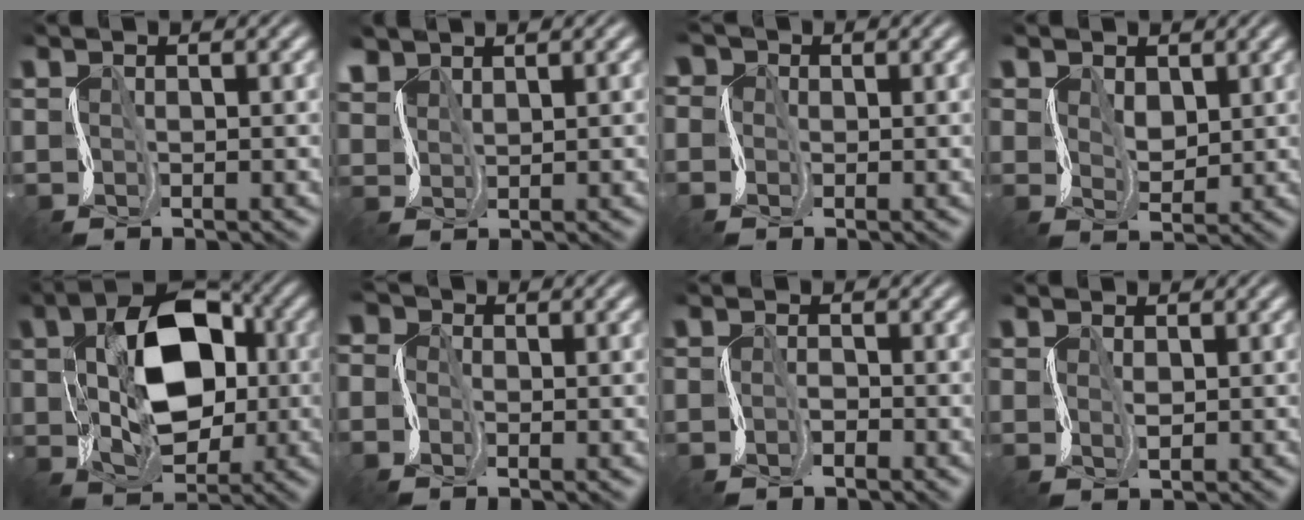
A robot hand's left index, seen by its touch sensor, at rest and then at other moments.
{"total": 2.0, "force": [1.8, 0.3, -0.8], "torque": [-0.003, 0.011, 0.038]}
{"total": 4.0, "force": [0.3, 3.5, 1.9], "torque": [-0.035, 0.014, -0.029]}
{"total": 3.0, "force": [1.5, 2.2, 1.3], "torque": [-0.034, 0.012, 0.019]}
{"total": 9.7, "force": [1.2, 6.3, 7.2], "torque": [-0.132, 0.012, 0.017]}
{"total": 3.8, "force": [-0.6, 3.2, 2.0], "torque": [-0.047, 0.015, -0.037]}
{"total": 1.4, "force": [-0.9, 1.1, 0.3], "torque": [-0.002, 0.004, -0.026]}
{"total": 1.0, "force": [0.3, 0.9, 0.1], "torque": [-0.016, 0.005, 0.006]}